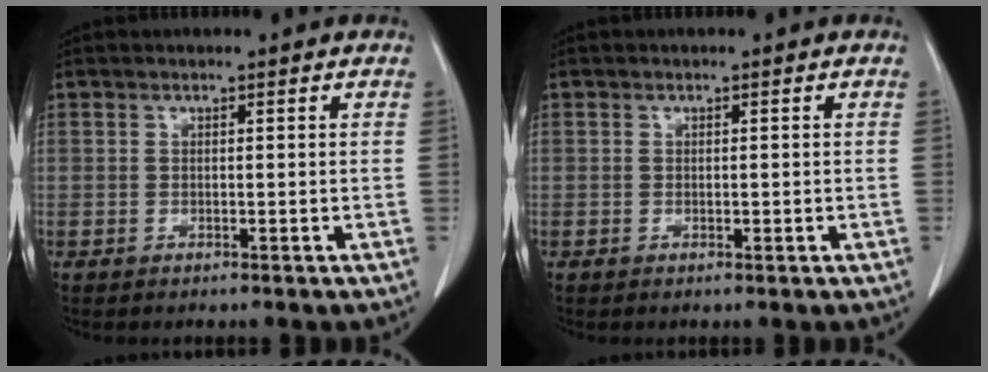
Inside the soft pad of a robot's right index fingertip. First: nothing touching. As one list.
[{"total": 0.5, "force": [-0.1, 0.3, 0.4], "torque": [-0.005, 0.000, -0.002]}]